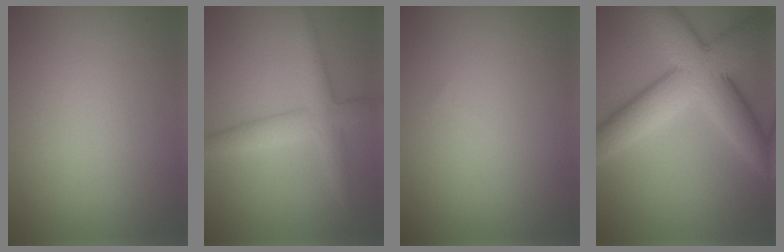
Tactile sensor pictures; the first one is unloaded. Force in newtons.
{"total": 3.8, "press": 3.8, "slide": 0.0}
{"total": 0.0}
{"total": 9.5, "press": 9.5, "slide": 0.2}